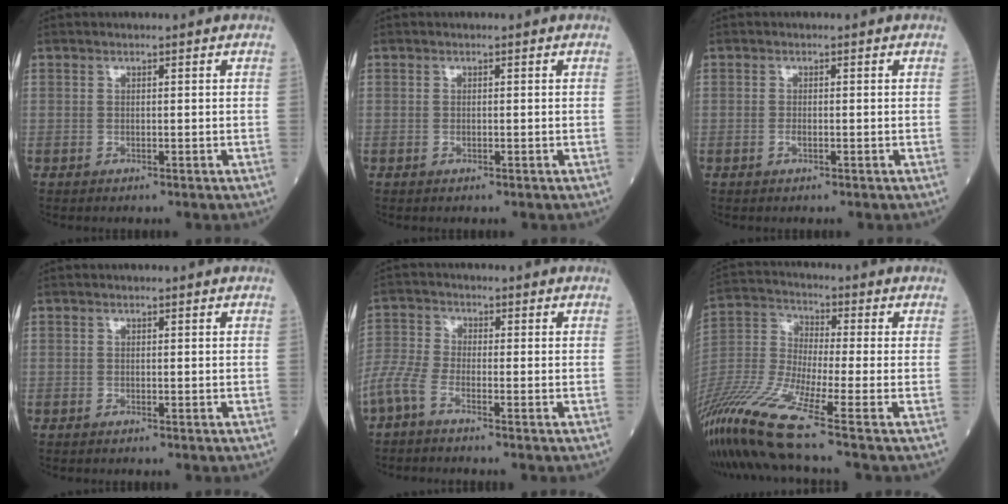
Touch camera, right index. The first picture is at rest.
{"total": 0.0}
{"total": 0.7, "force": [-0.2, 0.1, 0.6], "torque": [-0.015, 0.000, -0.005]}
{"total": 0.0}
{"total": 4.6, "force": [-3.2, 0.9, 3.1], "torque": [-0.086, -0.002, -0.075]}
{"total": 15.6, "force": [-10.9, -1.4, 11.0], "torque": [-0.240, -0.027, -0.212]}